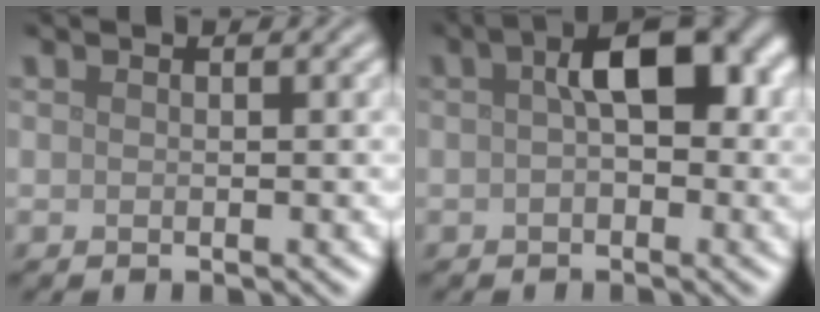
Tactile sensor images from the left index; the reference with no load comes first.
{"total": 6.3, "force": [1.0, 3.1, 5.4], "torque": [-0.068, 0.013, 0.007]}